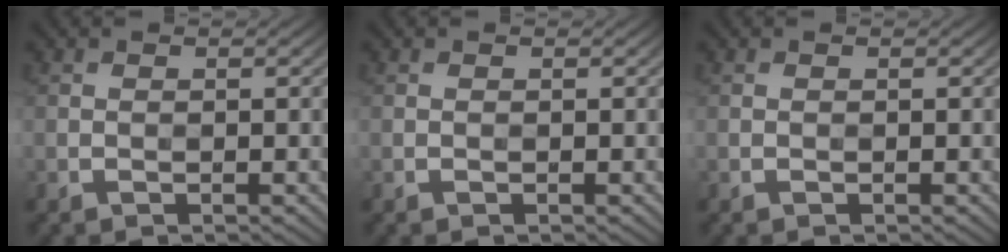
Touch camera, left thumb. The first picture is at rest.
{"total": 0.0}
{"total": 0.0}